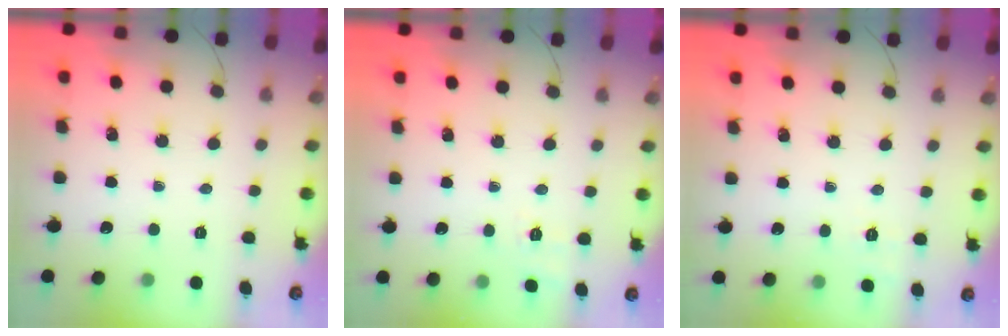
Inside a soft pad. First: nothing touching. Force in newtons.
{"total": 2.7, "press": 1.6, "slide": 2.1}
{"total": 2.1, "press": 1.2, "slide": 1.8}